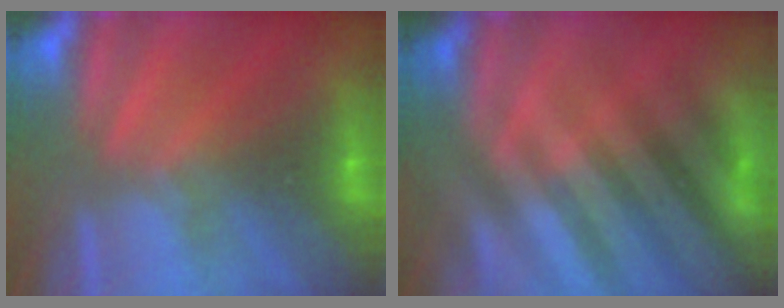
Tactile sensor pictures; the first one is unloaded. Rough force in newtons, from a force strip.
{"total": 2.8}